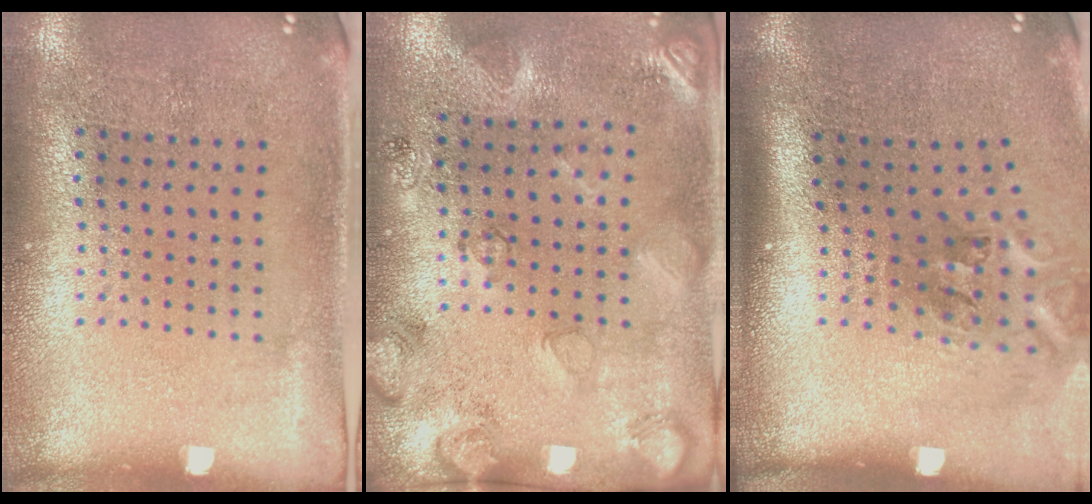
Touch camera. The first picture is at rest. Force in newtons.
{"total": 2.1, "press": 1.8, "slide": 1.2}
{"total": 2.3, "press": 1.4, "slide": 1.9}